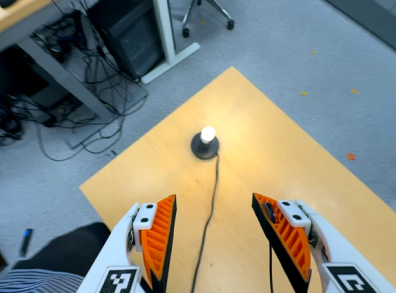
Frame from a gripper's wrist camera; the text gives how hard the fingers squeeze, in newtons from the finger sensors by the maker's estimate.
{"total": 0.0}